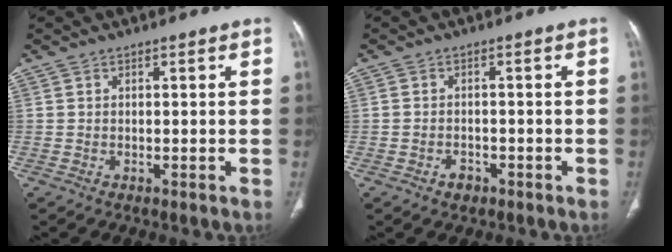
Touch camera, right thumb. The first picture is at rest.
{"total": 2.2, "force": [-1.2, 1.6, 0.9], "torque": [-0.012, 0.011, -0.014]}